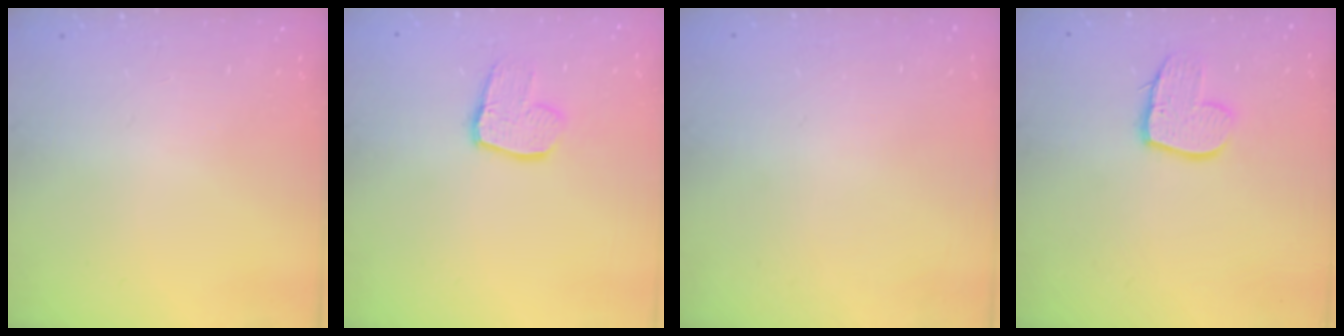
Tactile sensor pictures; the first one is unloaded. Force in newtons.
{"total": 10.1, "press": 10.0, "slide": 0.8}
{"total": 0.0}
{"total": 10.7, "press": 10.6, "slide": 0.8}